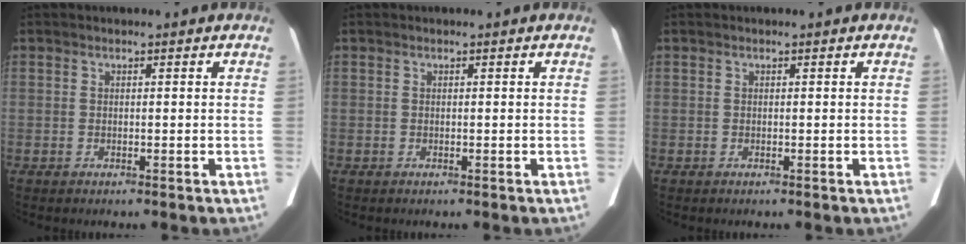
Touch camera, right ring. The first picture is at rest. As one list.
[{"total": 0.0}, {"total": 0.0}]